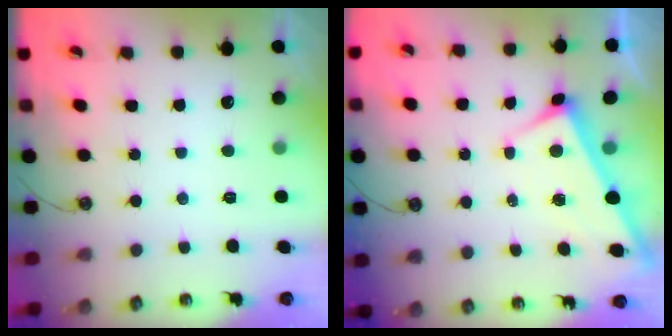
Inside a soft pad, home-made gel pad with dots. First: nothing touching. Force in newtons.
{"total": 3.2, "press": 3.2, "slide": 0.1}